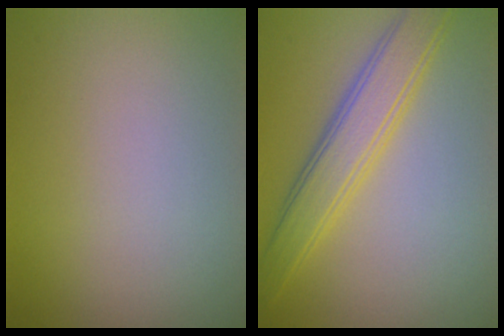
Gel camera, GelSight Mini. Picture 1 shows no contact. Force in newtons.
{"total": 4.5, "press": 4.5, "slide": 0.1}